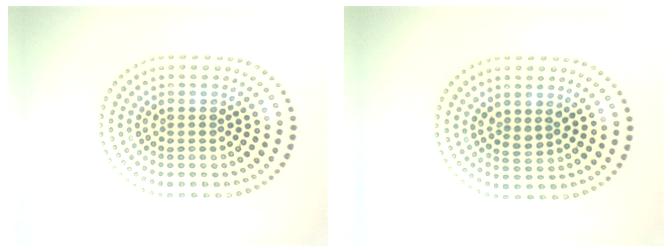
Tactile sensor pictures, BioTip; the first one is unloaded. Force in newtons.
{"total": 1.6, "press": 1.4, "slide": 0.8}